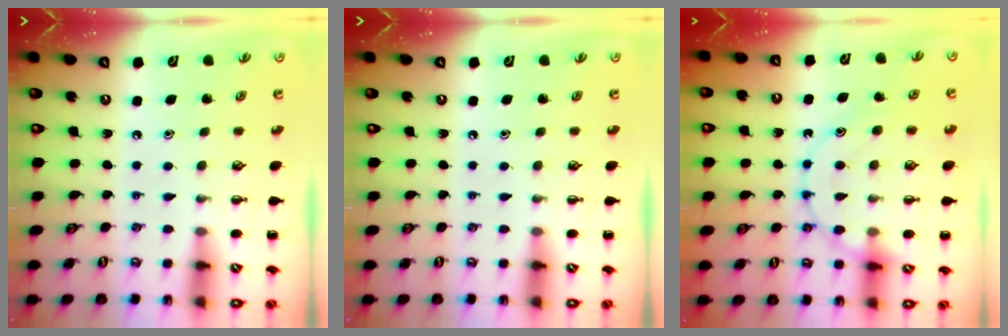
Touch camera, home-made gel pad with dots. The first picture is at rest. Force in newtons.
{"total": 0.0}
{"total": 14.7, "press": 14.6, "slide": 2.2}